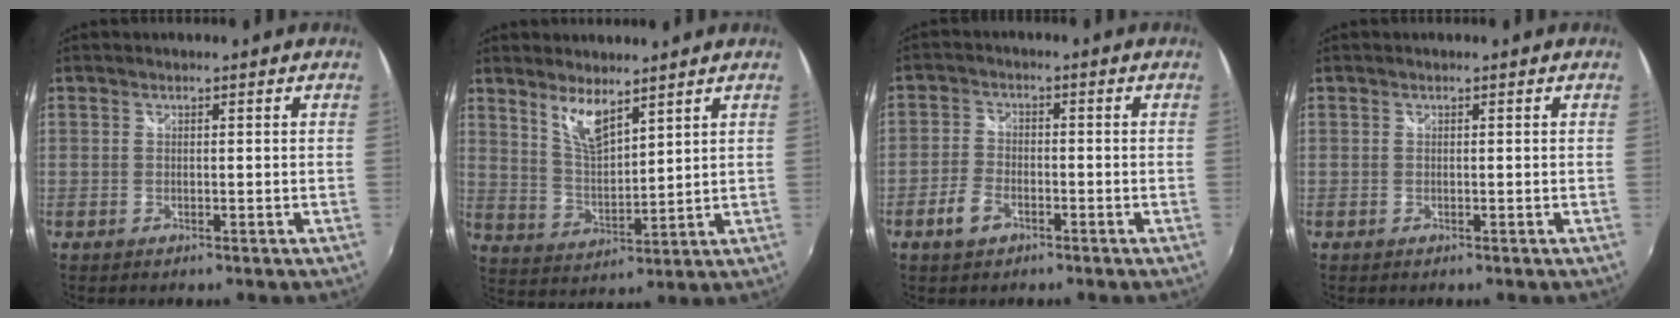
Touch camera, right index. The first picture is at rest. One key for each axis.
{"total": 7.2, "fx": 5.1, "fy": 2.0, "fz": 4.6, "tx": -0.086, "ty": -0.006, "tz": 0.104}
{"total": 4.8, "fx": -2.7, "fy": 2.9, "fz": 2.7, "tx": -0.067, "ty": 0.003, "tz": -0.050}
{"total": 0.0}